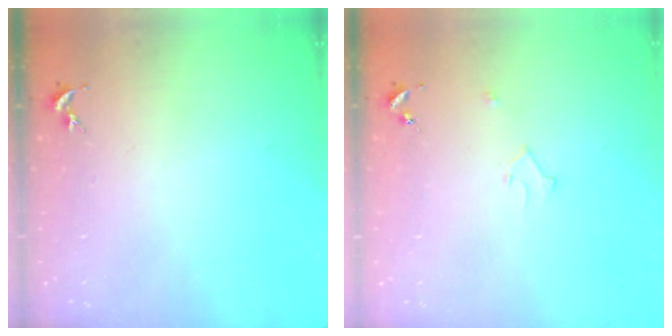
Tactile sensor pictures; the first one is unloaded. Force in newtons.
{"total": 2.2, "press": 2.2, "slide": 0.2}